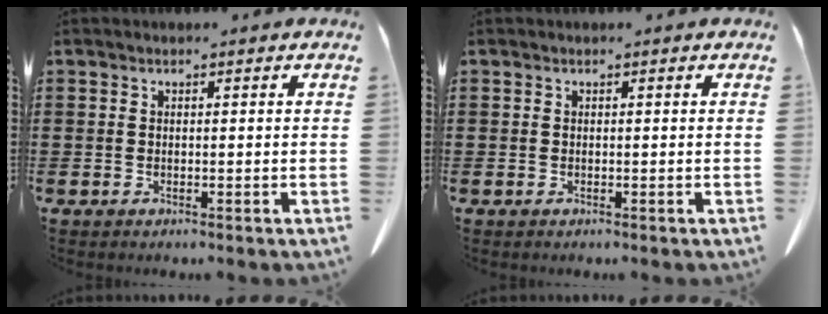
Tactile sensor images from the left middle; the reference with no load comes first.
{"total": 0.0}